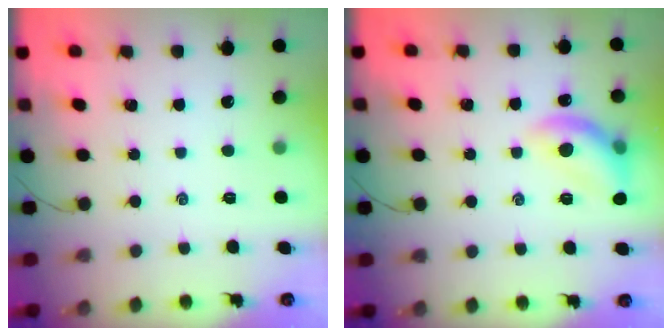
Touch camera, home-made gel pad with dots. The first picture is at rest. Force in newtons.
{"total": 13.8, "press": 13.7, "slide": 1.3}